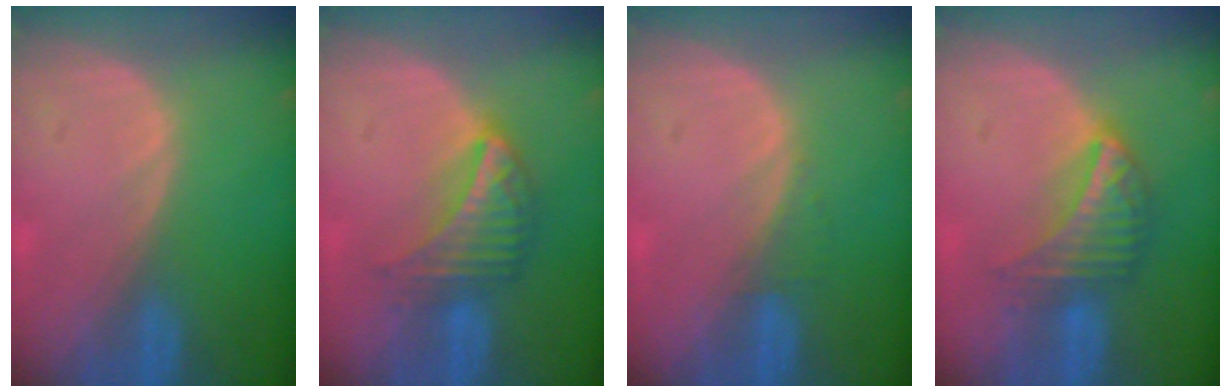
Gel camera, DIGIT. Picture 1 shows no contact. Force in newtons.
{"total": 6.8, "press": 6.1, "slide": 3.0}
{"total": 1.2, "press": 1.1, "slide": 0.4}
{"total": 6.7, "press": 6.1, "slide": 2.7}